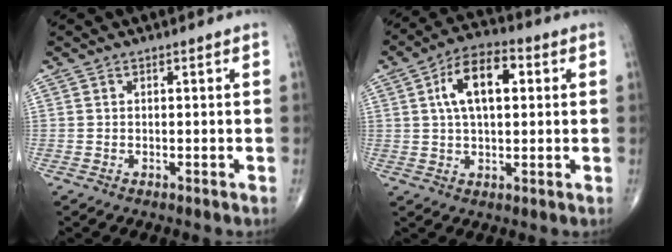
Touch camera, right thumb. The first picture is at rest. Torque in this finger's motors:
{"motor_torque": [0.64, 2.27, 0.93, 0.17, 0.07]}